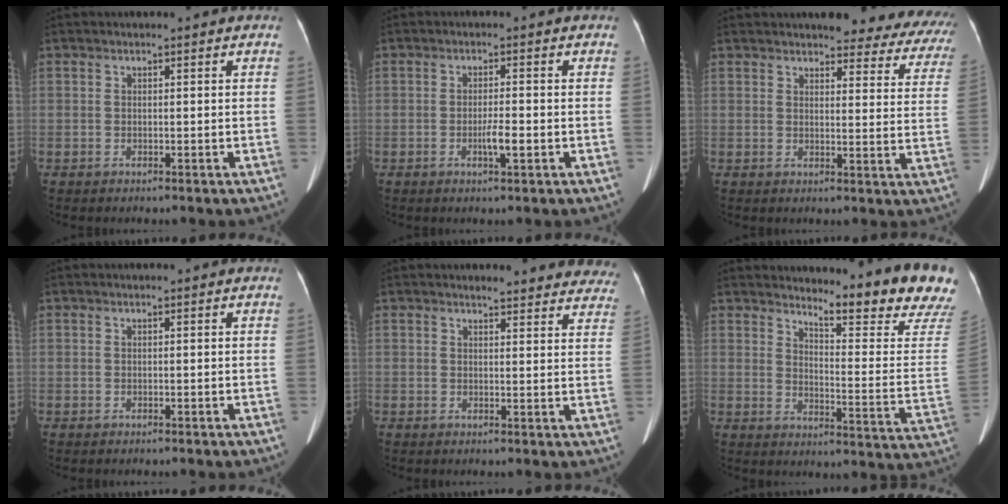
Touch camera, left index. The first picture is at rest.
{"total": 2.4, "force": [-0.9, 0.2, 2.3], "torque": [-0.042, -0.003, -0.015]}
{"total": 17.6, "force": [16.0, 4.4, 5.9], "torque": [-0.036, -0.044, 0.156]}
{"total": 0.0}
{"total": 15.8, "force": [14.9, 3.5, 3.6], "torque": [-0.005, -0.048, 0.144]}
{"total": 16.8, "force": [15.5, -0.2, 6.5], "torque": [-0.097, -0.117, 0.181]}